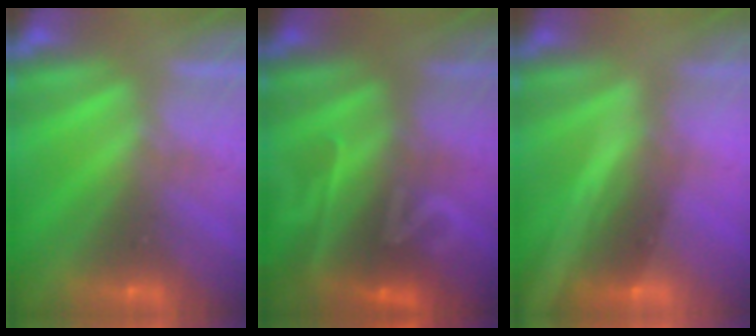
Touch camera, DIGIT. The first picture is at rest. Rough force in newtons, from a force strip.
{"total": 2.2}
{"total": 2.1}